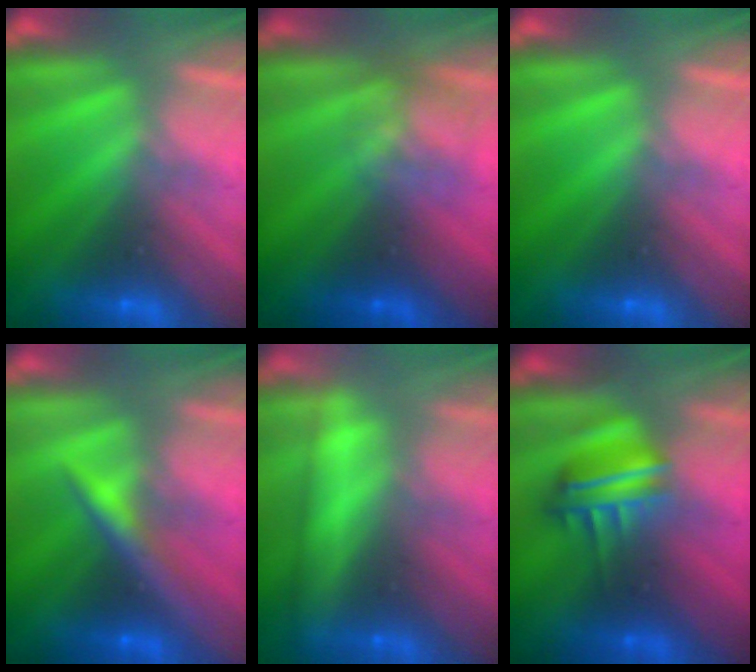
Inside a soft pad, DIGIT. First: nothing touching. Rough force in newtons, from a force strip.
{"total": 2.5}
{"total": 0.0}
{"total": 3.6}
{"total": 2.4}
{"total": 4.6}